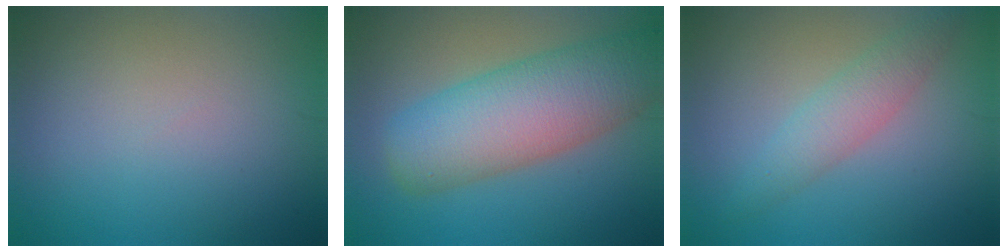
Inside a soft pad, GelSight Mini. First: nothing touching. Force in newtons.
{"total": 9.3, "press": 9.3, "slide": 0.5}
{"total": 2.9, "press": 2.9, "slide": 0.1}